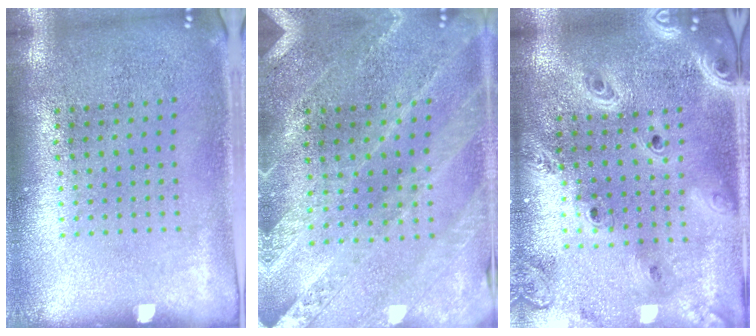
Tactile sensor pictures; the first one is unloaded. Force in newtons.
{"total": 1.0, "press": 1.0, "slide": 0.3}
{"total": 3.3, "press": 2.7, "slide": 1.9}